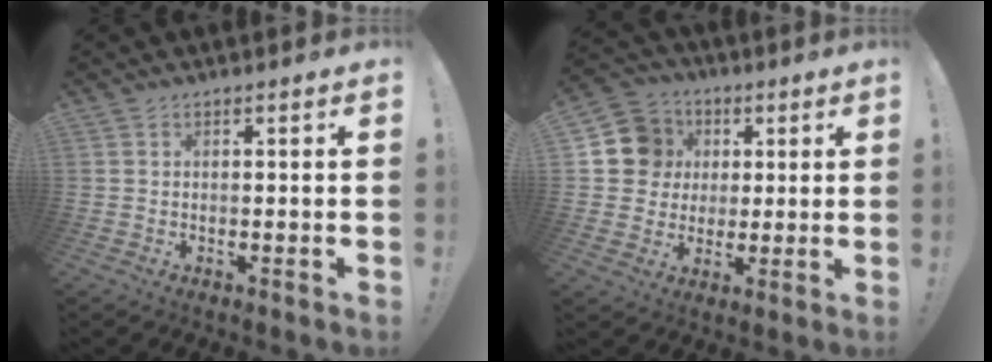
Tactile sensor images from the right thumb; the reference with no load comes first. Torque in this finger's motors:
{"motor_torque": [0.07, -0.02, 0.23, 0.29, 0.00]}